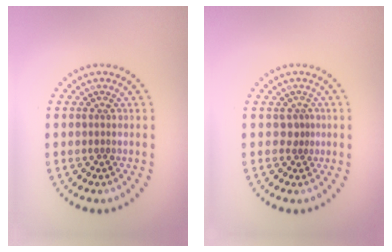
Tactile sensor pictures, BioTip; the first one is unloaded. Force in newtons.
{"total": 1.0, "press": 0.6, "slide": 0.8}